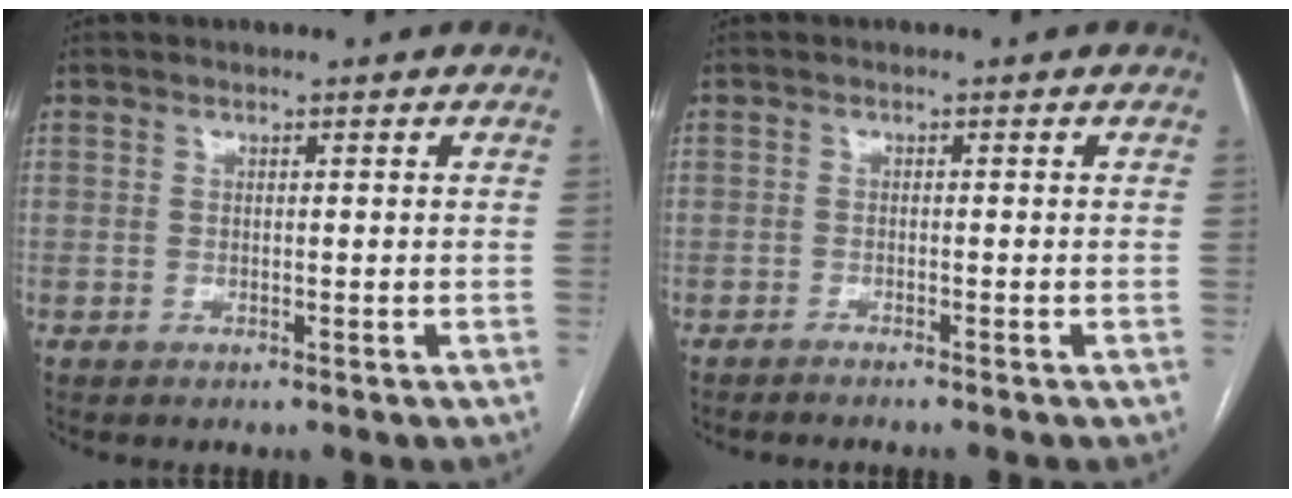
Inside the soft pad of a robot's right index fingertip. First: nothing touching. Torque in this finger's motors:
{"motor_torque": [-0.13, -0.13, -0.06, -0.01]}